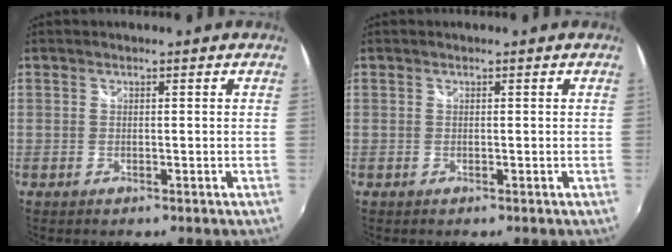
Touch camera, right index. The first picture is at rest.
{"total": 0.0}